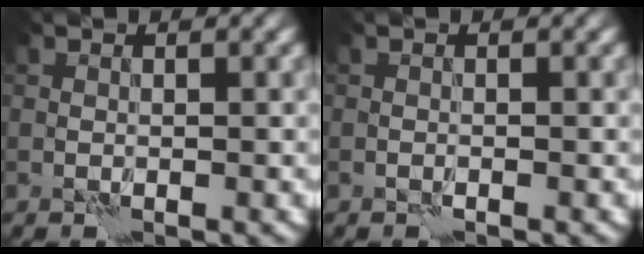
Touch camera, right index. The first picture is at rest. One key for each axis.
{"total": 0.0}